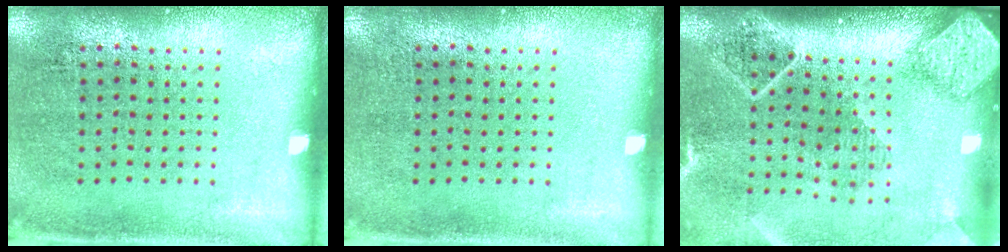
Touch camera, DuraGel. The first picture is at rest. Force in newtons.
{"total": 0.0}
{"total": 2.6, "press": 1.9, "slide": 1.8}